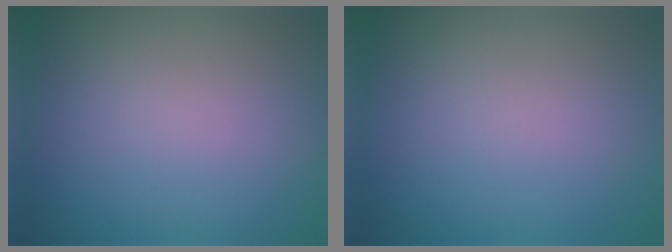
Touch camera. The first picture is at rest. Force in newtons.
{"total": 0.0}